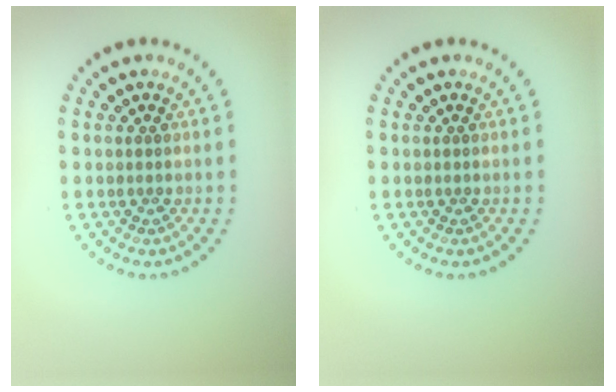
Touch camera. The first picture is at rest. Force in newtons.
{"total": 0.0}